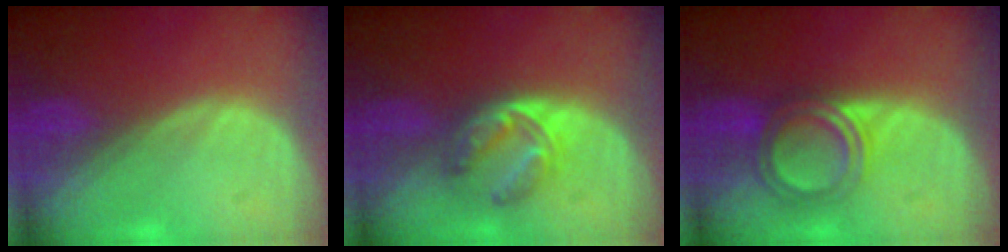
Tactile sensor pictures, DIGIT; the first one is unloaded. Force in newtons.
{"total": 5.4, "press": 5.2, "slide": 1.4}
{"total": 5.1, "press": 5.1, "slide": 0.3}